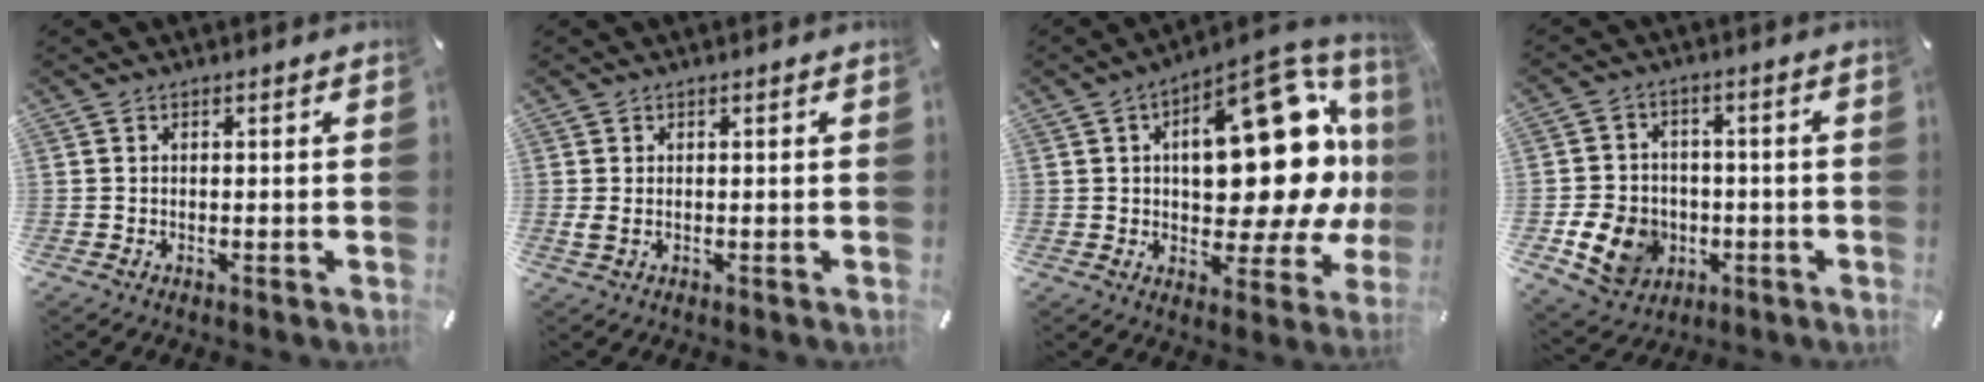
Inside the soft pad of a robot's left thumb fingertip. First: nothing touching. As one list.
[{"total": 1.4, "force": [0.1, 0.9, 1.1], "torque": [-0.016, -0.005, 0.002]}, {"total": 27.5, "force": [5.4, 13.5, 23.3], "torque": [-0.298, -0.039, 0.094]}, {"total": 10.7, "force": [-3.2, 8.9, 5.1], "torque": [-0.102, 0.021, -0.054]}]